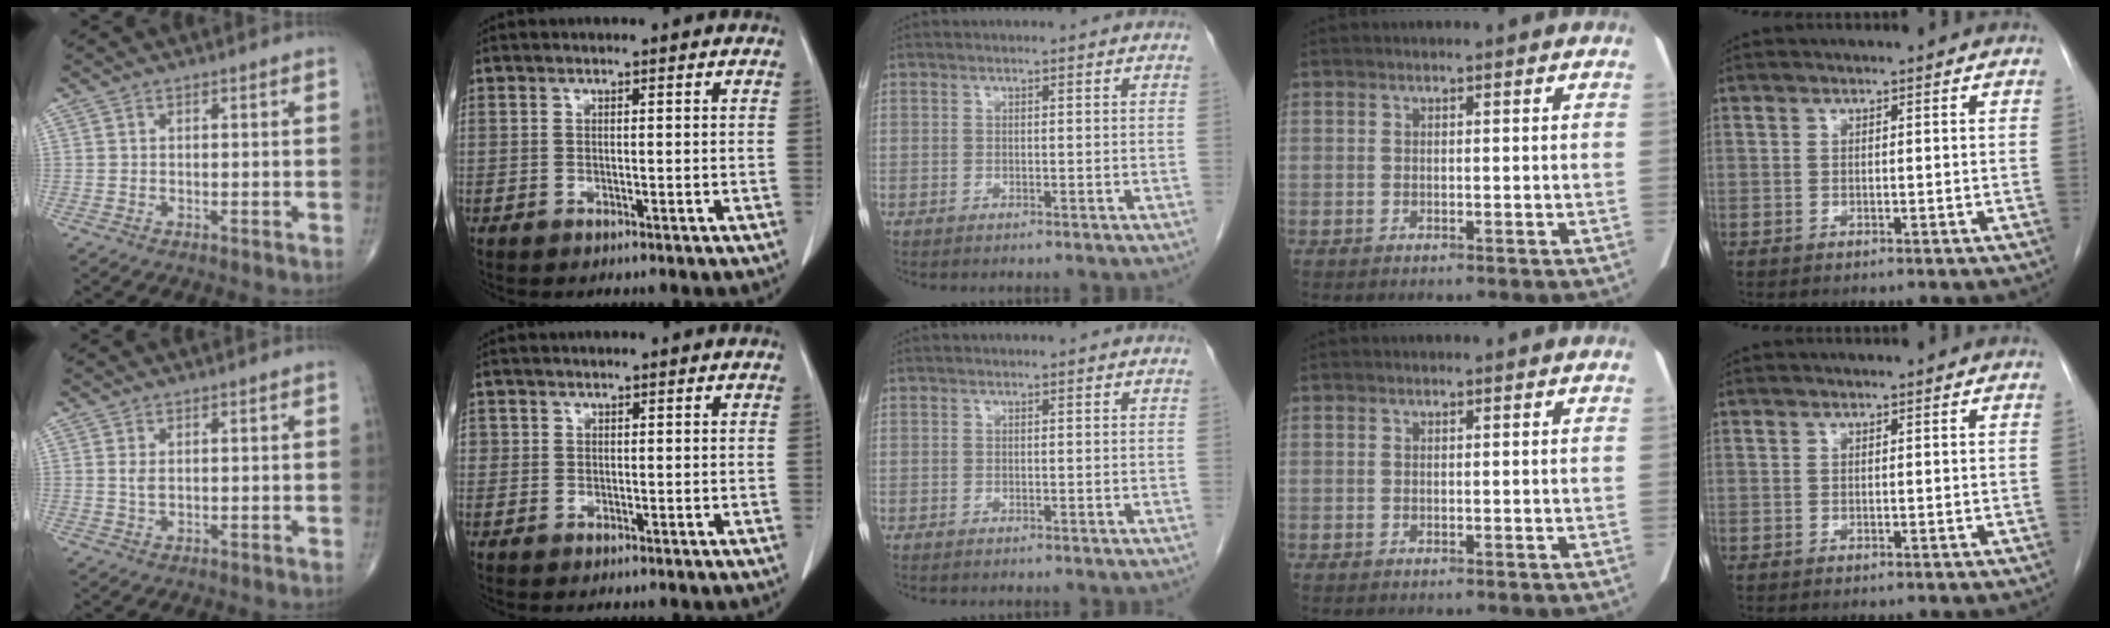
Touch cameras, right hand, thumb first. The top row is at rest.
{"thumb": {"total": 1.6, "force": [0.4, 0.9, 1.3], "torque": [-0.025, -0.001, 0.011]}, "index": {"total": 1.0, "force": [0.1, 0.9, 0.1], "torque": [0.008, 0.003, -0.001]}}